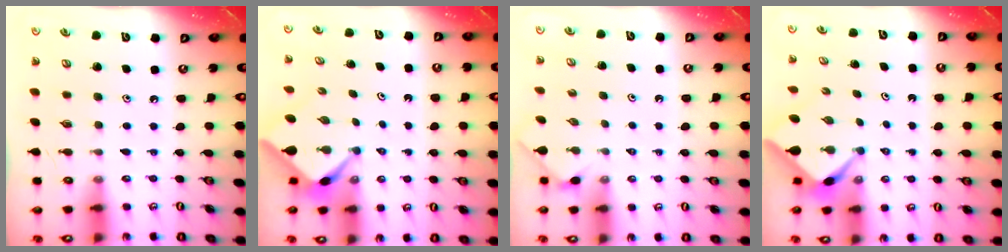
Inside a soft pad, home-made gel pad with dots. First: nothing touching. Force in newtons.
{"total": 2.5, "press": 2.5, "slide": 0.3}
{"total": 1.0, "press": 0.9, "slide": 0.3}
{"total": 2.4, "press": 2.4, "slide": 0.3}